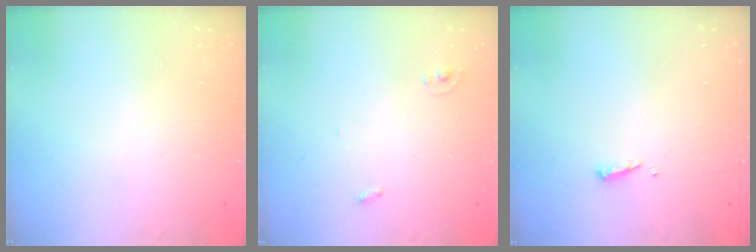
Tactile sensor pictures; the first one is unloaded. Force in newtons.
{"total": 2.4, "press": 2.4, "slide": 0.2}
{"total": 3.7, "press": 3.6, "slide": 0.6}